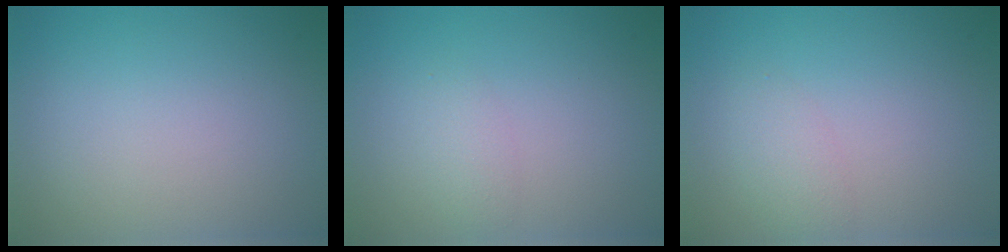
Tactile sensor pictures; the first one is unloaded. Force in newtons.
{"total": 1.2, "press": 1.2, "slide": 0.1}
{"total": 1.7, "press": 1.7, "slide": 0.0}